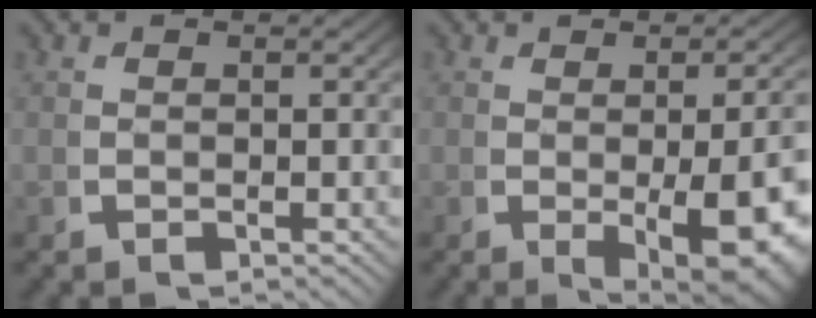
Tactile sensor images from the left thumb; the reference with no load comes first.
{"total": 7.0, "force": [-1.7, 2.8, 6.2], "torque": [-0.089, -0.023, -0.007]}